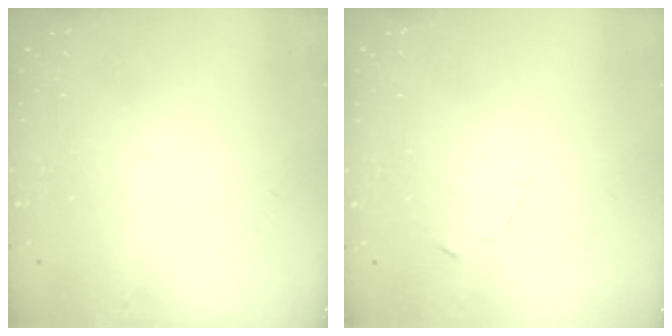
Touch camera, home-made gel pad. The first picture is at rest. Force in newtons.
{"total": 1.0, "press": 1.0, "slide": 0.2}